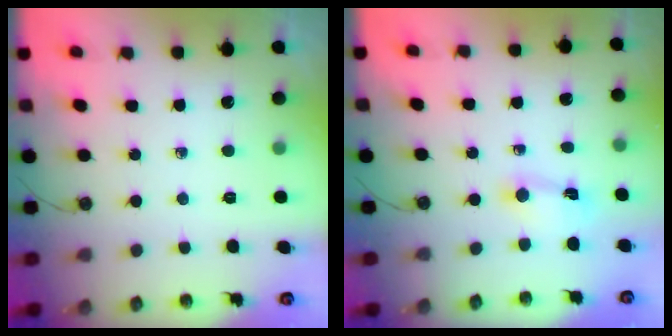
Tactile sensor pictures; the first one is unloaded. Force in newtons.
{"total": 2.0, "press": 2.0, "slide": 0.4}